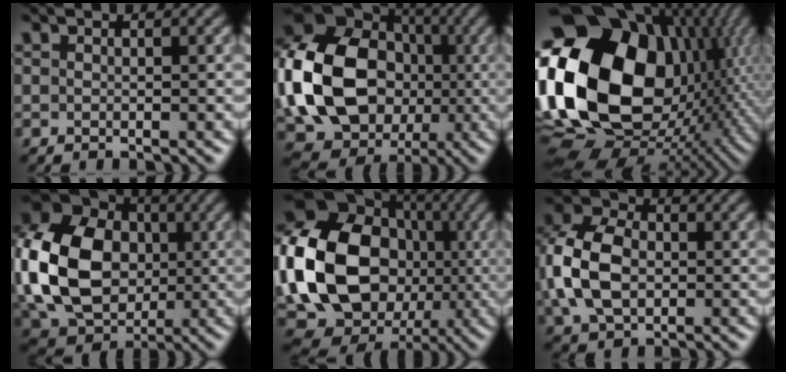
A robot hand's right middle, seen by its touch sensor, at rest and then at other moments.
{"total": 16.2, "force": [-0.9, 13.0, 9.5], "torque": [-0.219, 0.006, -0.027]}
{"total": 21.9, "force": [1.9, 16.0, 14.9], "torque": [-0.323, -0.006, 0.058]}
{"total": 15.1, "force": [0.0, 11.8, 9.4], "torque": [-0.222, 0.009, 0.006]}
{"total": 17.8, "force": [-1.2, 14.1, 10.7], "torque": [-0.234, 0.000, -0.024]}
{"total": 8.3, "force": [-0.1, 6.0, 5.7], "torque": [-0.140, 0.012, -0.011]}